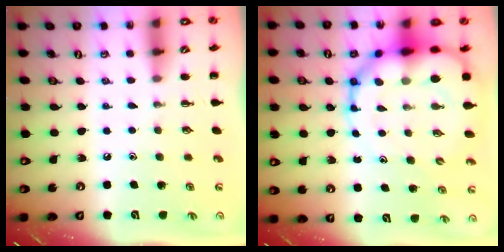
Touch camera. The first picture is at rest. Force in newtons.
{"total": 16.7, "press": 16.0, "slide": 4.5}